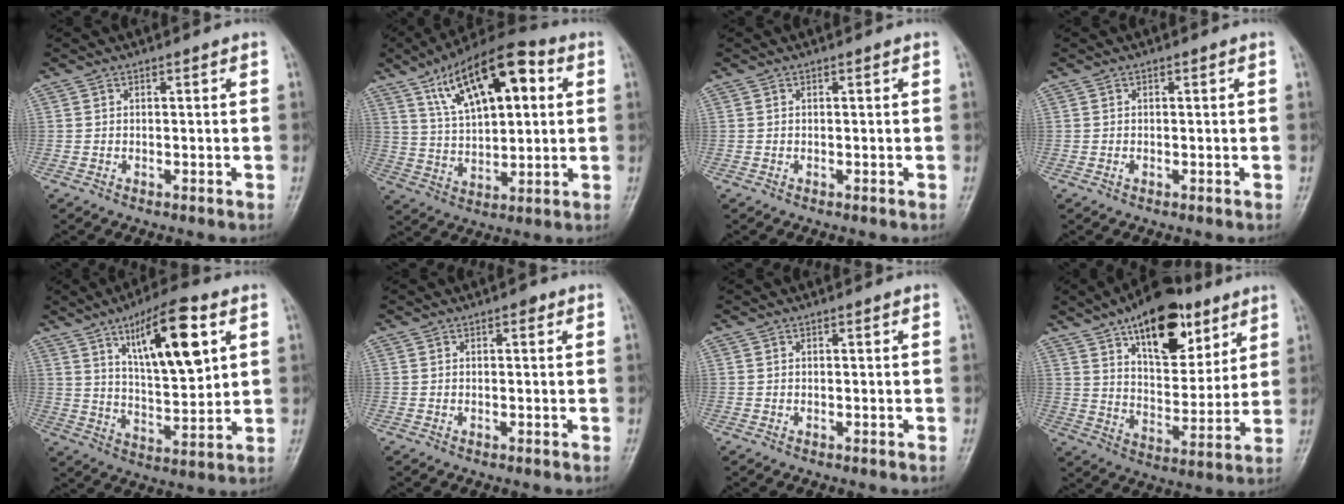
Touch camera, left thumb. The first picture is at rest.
{"total": 18.7, "force": [7.2, 8.4, 15.1], "torque": [-0.218, 0.000, 0.118]}
{"total": 0.0}
{"total": 0.6, "force": [0.0, 0.4, 0.5], "torque": [-0.008, -0.001, 0.001]}
{"total": 15.8, "force": [6.8, 5.0, 13.3], "torque": [-0.193, -0.029, 0.114]}
{"total": 1.0, "force": [0.4, 0.6, 0.6], "torque": [-0.001, 0.001, 0.001]}
{"total": 0.0}
{"total": 19.7, "force": [11.2, 9.6, 13.1], "torque": [-0.150, -0.048, 0.178]}